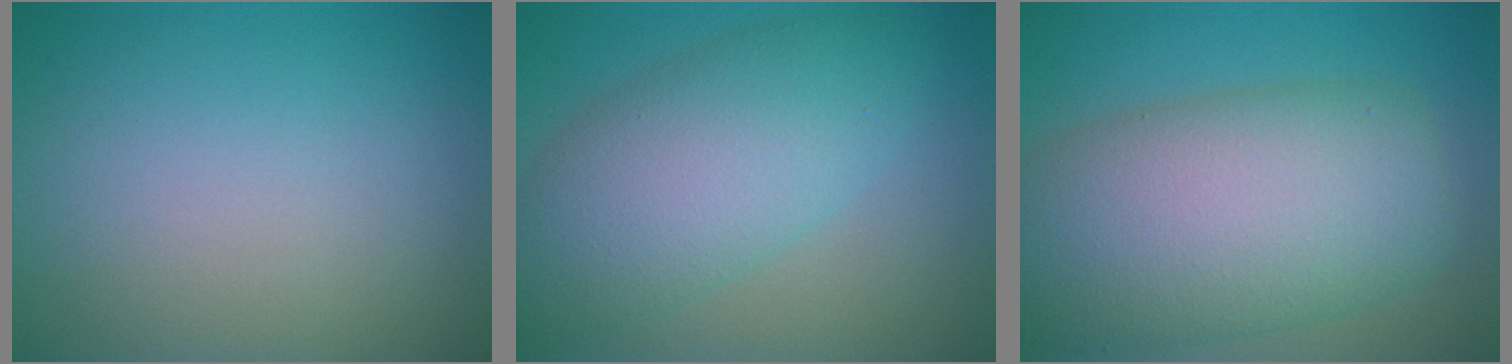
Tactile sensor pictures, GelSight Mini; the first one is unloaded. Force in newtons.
{"total": 7.5, "press": 7.5, "slide": 0.3}
{"total": 11.9, "press": 11.9, "slide": 0.3}